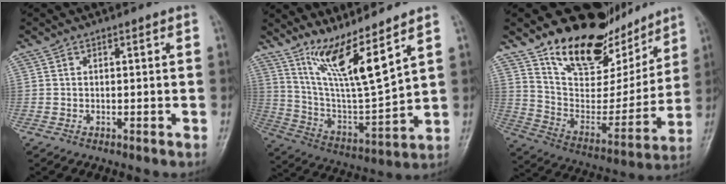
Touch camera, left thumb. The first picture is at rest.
{"total": 13.2, "force": [9.6, 0.6, 9.0], "torque": [-0.161, -0.068, 0.195]}
{"total": 21.7, "force": [16.5, 10.1, 9.8], "torque": [-0.090, -0.094, 0.276]}